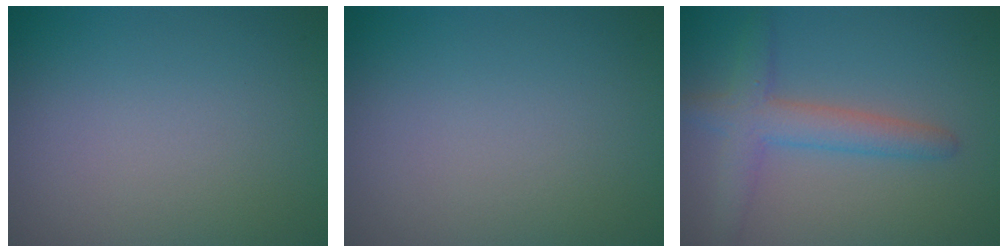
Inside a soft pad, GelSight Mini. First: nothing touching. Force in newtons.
{"total": 0.0}
{"total": 3.7, "press": 3.7, "slide": 0.3}